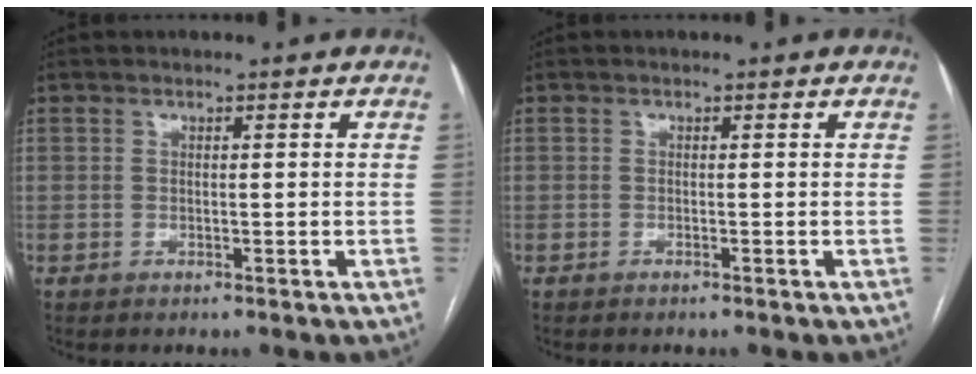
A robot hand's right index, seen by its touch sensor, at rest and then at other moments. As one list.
[{"total": 0.0}]